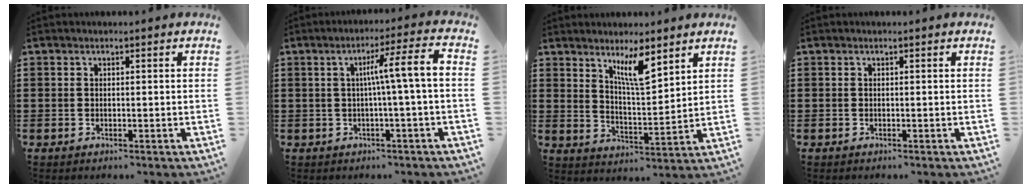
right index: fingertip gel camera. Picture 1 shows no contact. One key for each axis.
{"total": 7.0, "fx": -0.1, "fy": -0.3, "fz": 7.0, "tx": -0.129, "ty": 0.001, "tz": -0.010}
{"total": 6.8, "fx": 4.8, "fy": 1.3, "fz": 4.7, "tx": -0.089, "ty": -0.017, "tz": 0.081}
{"total": 0.0}